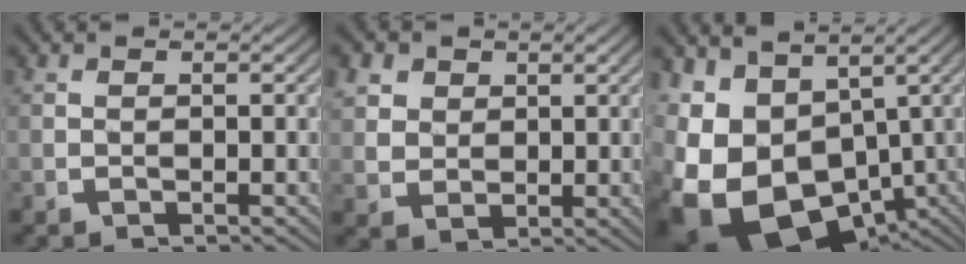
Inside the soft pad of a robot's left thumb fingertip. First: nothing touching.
{"total": 4.4, "force": [1.4, 3.6, 2.1], "torque": [-0.055, -0.017, 0.041]}
{"total": 17.7, "force": [-4.7, 12.8, 11.1], "torque": [-0.270, -0.085, -0.037]}